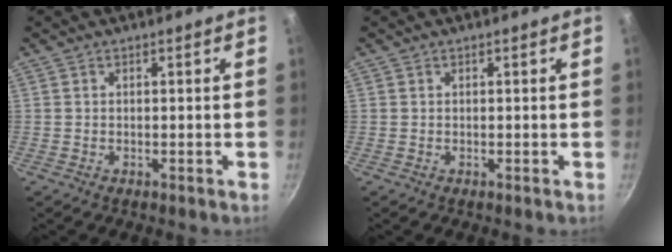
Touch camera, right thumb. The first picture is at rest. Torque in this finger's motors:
{"motor_torque": [0.24, -0.18, -0.17, -0.14, 0.09]}